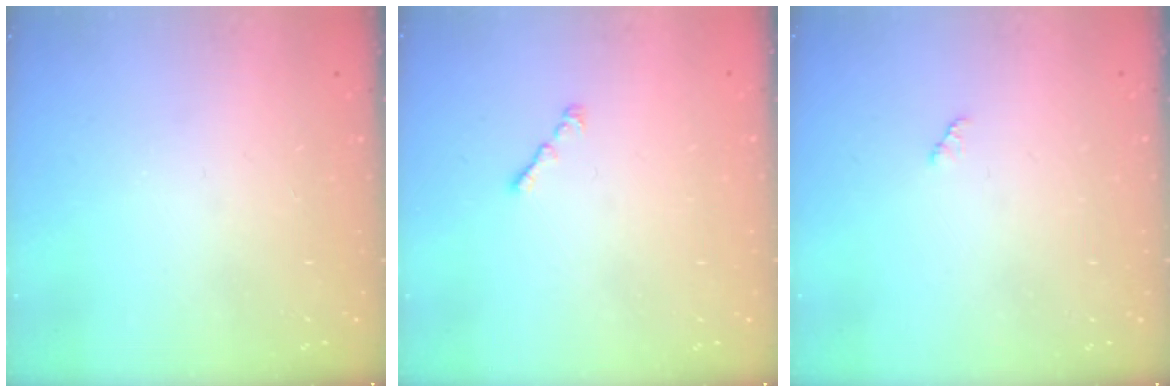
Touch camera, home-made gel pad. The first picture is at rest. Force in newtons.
{"total": 1.0, "press": 0.9, "slide": 0.5}
{"total": 2.8, "press": 2.8, "slide": 0.4}